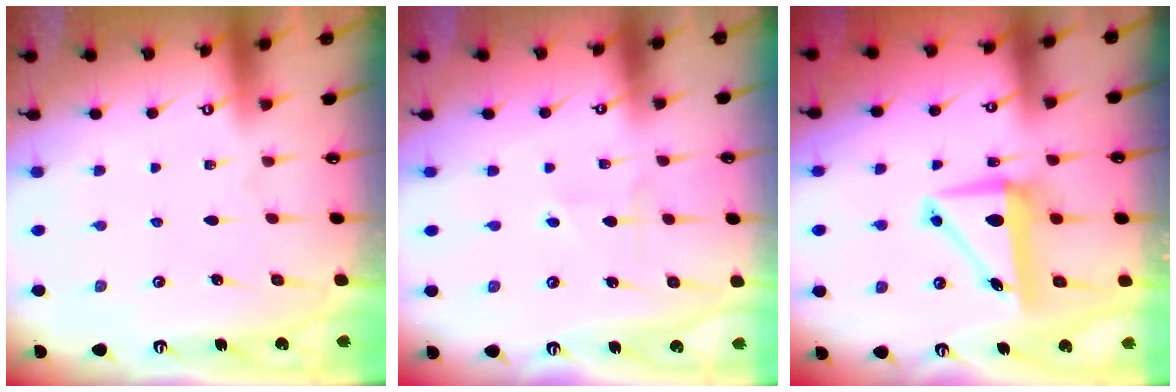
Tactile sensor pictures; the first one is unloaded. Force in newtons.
{"total": 1.9, "press": 1.9, "slide": 0.2}
{"total": 7.9, "press": 7.7, "slide": 1.7}